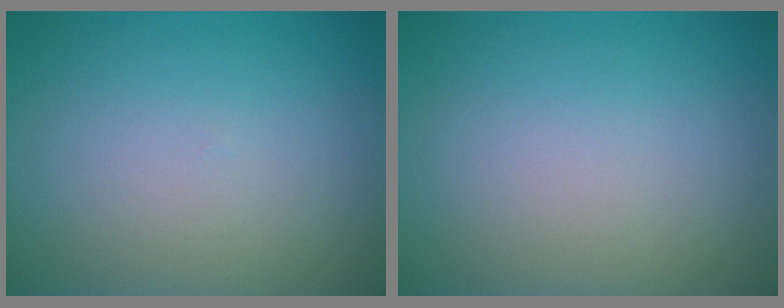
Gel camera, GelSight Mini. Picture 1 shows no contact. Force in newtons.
{"total": 0.0}